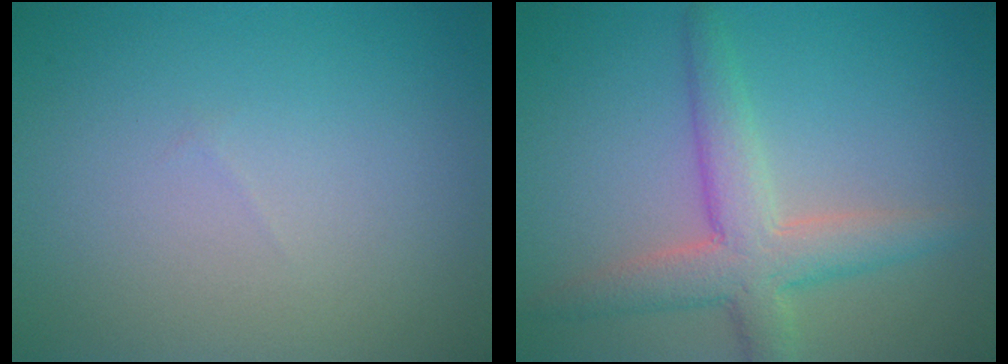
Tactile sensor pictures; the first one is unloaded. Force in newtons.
{"total": 4.8, "press": 4.8, "slide": 0.1}